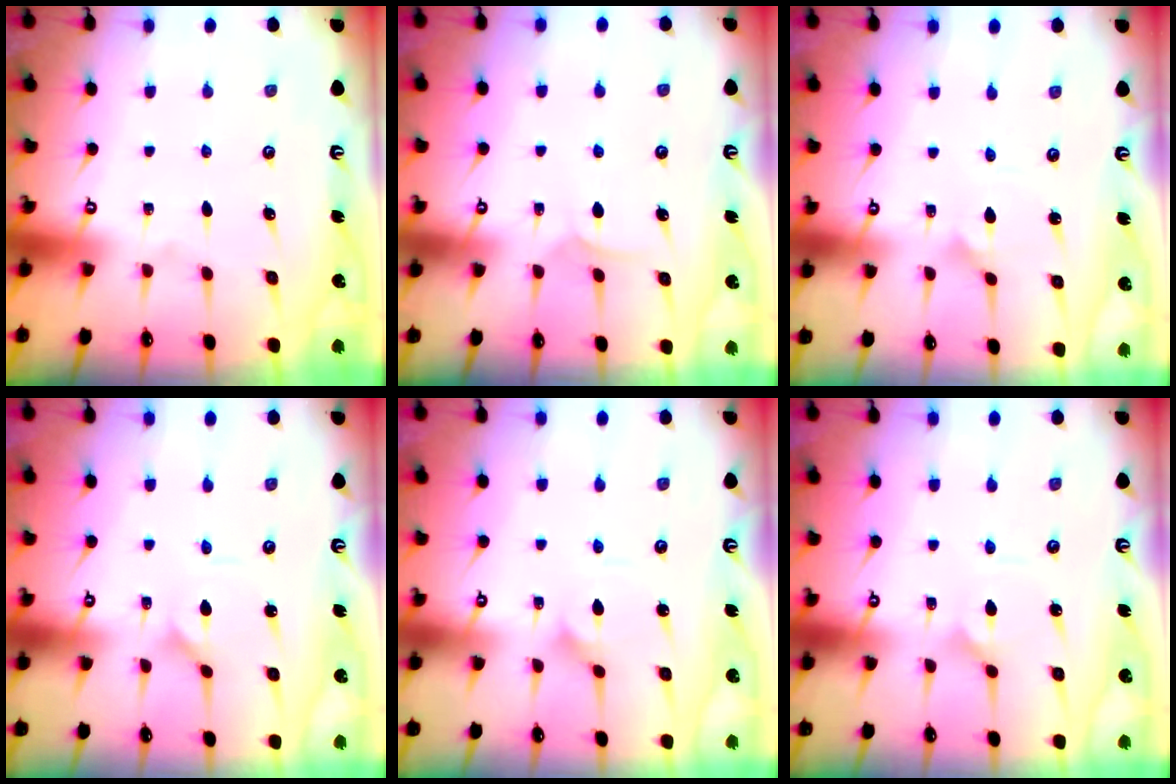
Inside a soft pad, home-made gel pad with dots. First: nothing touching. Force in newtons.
{"total": 5.0, "press": 4.9, "slide": 0.4}
{"total": 1.7, "press": 1.7, "slide": 0.1}
{"total": 1.3, "press": 1.3, "slide": 0.1}
{"total": 2.1, "press": 2.1, "slide": 0.1}
{"total": 2.0, "press": 2.0, "slide": 0.1}